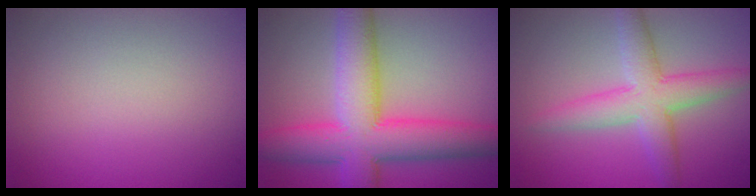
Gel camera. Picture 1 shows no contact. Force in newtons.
{"total": 10.2, "press": 10.2, "slide": 0.1}
{"total": 5.1, "press": 5.1, "slide": 0.2}